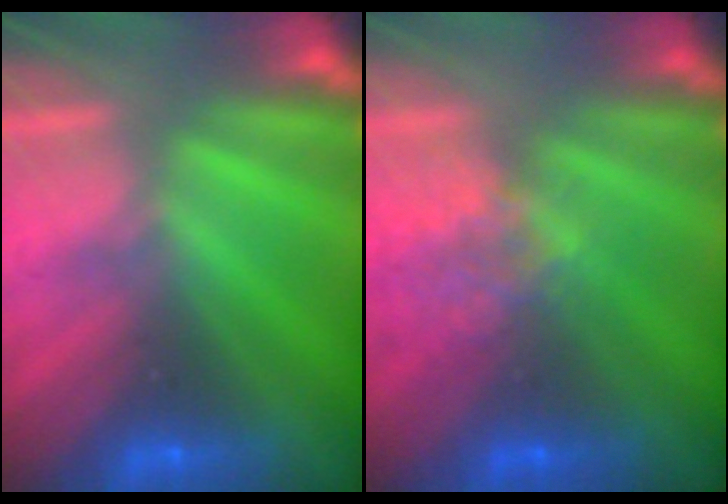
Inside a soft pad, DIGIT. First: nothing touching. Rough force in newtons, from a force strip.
{"total": 4.7}